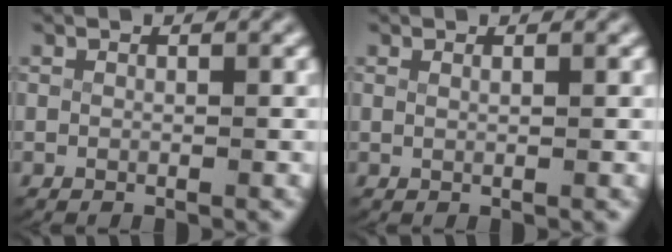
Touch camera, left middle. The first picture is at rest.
{"total": 0.6, "force": [0.3, -0.3, 0.4], "torque": [-0.010, -0.006, 0.010]}